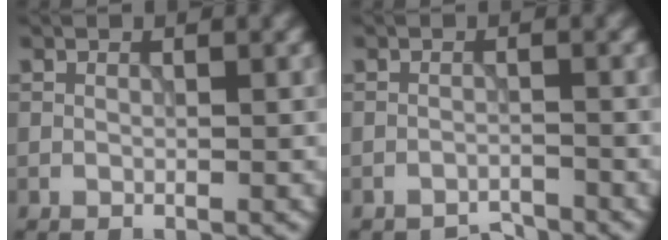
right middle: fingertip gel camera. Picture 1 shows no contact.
{"total": 1.5, "force": [-1.5, 0.1, -0.2], "torque": [0.005, 0.002, -0.029]}